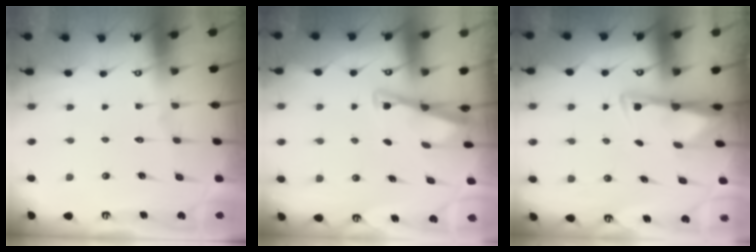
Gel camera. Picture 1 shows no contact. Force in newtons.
{"total": 3.0, "press": 2.9, "slide": 0.3}
{"total": 2.9, "press": 2.9, "slide": 0.5}